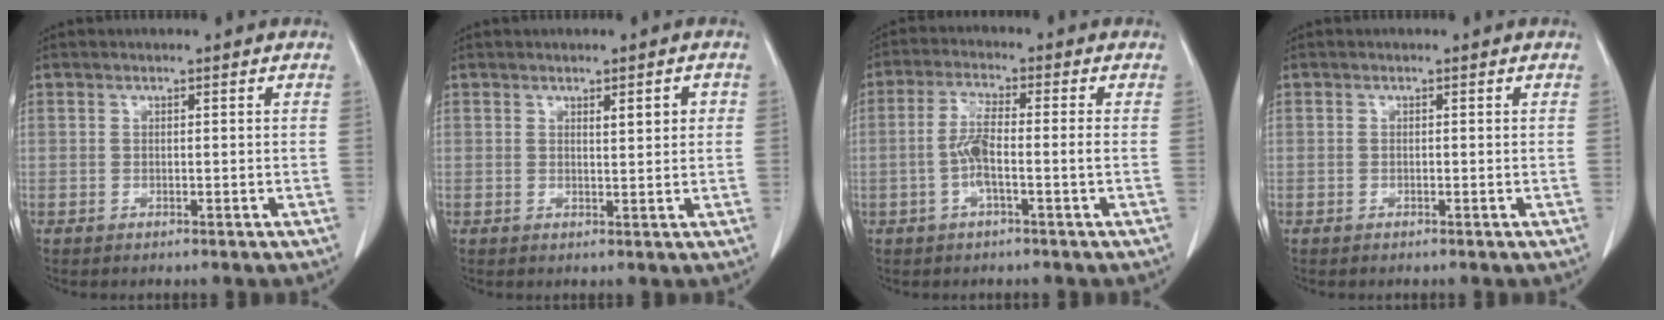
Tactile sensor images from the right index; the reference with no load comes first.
{"total": 2.6, "force": [0.9, 0.7, 2.4], "torque": [-0.037, 0.002, 0.016]}
{"total": 5.1, "force": [-1.0, 0.5, 5.0], "torque": [-0.104, 0.011, -0.019]}
{"total": 0.0}